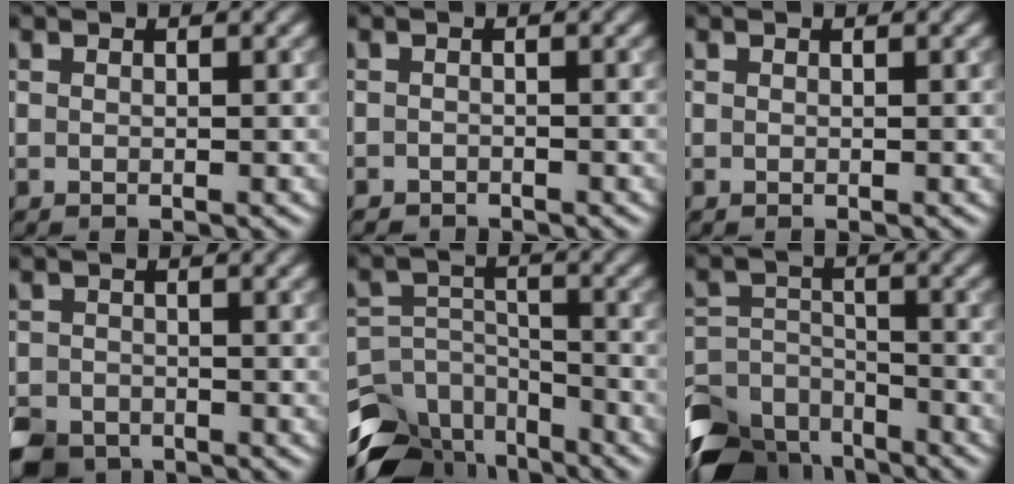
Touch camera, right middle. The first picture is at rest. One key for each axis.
{"total": 1.0, "fx": -0.9, "fy": 0.3, "fz": -0.1, "tx": 0.007, "ty": -0.003, "tz": -0.015}
{"total": 0.0}
{"total": 3.4, "fx": -2.8, "fy": 1.8, "fz": 0.9, "tx": -0.012, "ty": -0.006, "tz": -0.057}
{"total": 9.2, "fx": -7.1, "fy": 4.9, "fz": 3.1, "tx": -0.051, "ty": -0.001, "tz": -0.123}
{"total": 7.6, "fx": -6.1, "fy": 3.9, "fz": 2.5, "tx": -0.049, "ty": -0.008, "tz": -0.121}